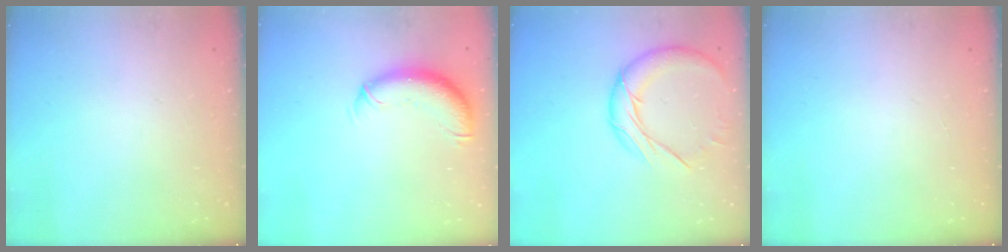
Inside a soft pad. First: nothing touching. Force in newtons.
{"total": 10.9, "press": 10.6, "slide": 2.3}
{"total": 13.3, "press": 13.2, "slide": 1.0}
{"total": 0.0}